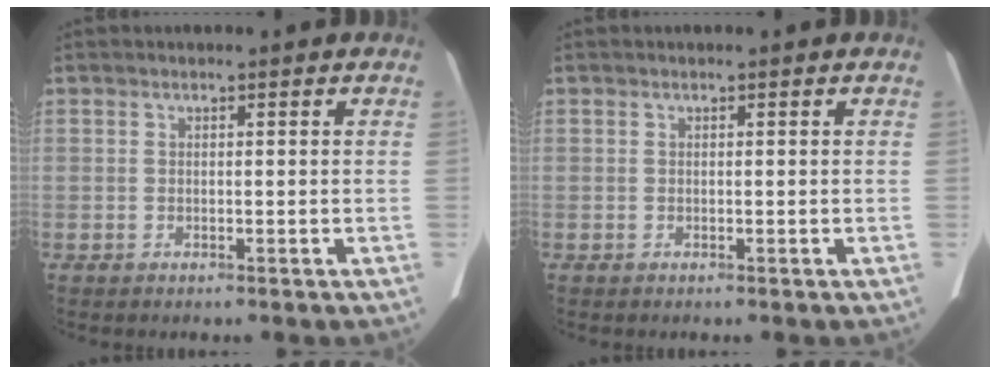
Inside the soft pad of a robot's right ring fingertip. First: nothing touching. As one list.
[{"total": 0.0}]